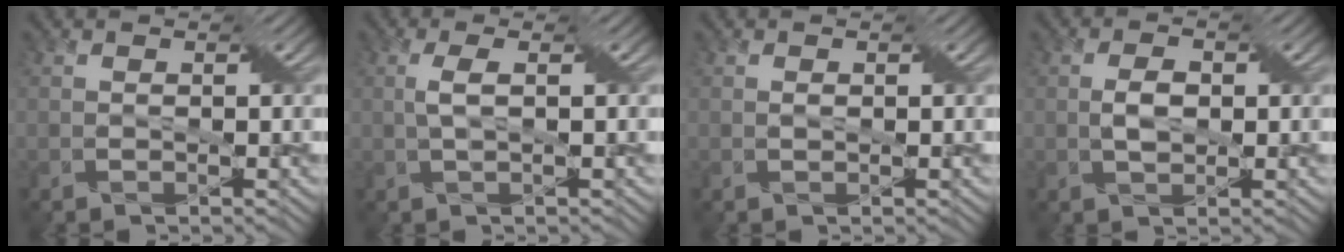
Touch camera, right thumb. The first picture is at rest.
{"total": 2.2, "force": [0.3, 0.4, 2.1], "torque": [-0.049, 0.009, 0.006]}
{"total": 0.6, "force": [0.1, 0.4, 0.4], "torque": [-0.008, 0.001, 0.002]}
{"total": 2.8, "force": [0.0, 1.7, 2.3], "torque": [-0.048, 0.001, 0.000]}